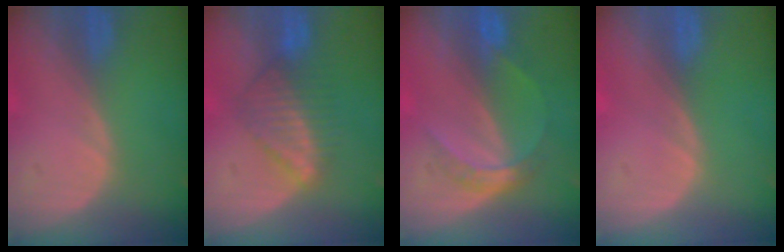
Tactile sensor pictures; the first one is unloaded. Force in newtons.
{"total": 6.4, "press": 6.4, "slide": 0.1}
{"total": 4.8, "press": 4.4, "slide": 1.8}
{"total": 0.0}